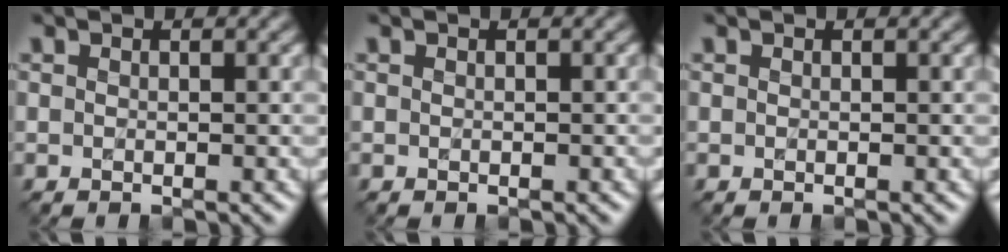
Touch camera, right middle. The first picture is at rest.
{"total": 0.0}
{"total": 0.0}